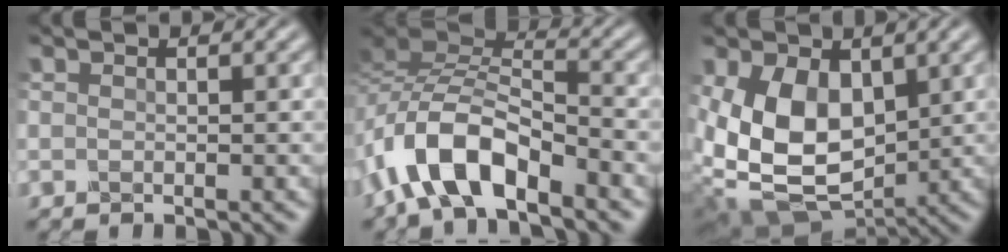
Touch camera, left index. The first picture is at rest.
{"total": 7.9, "force": [-4.9, 3.3, 5.2], "torque": [-0.099, 0.007, -0.101]}
{"total": 9.9, "force": [0.9, 6.9, 7.1], "torque": [-0.164, -0.018, 0.024]}